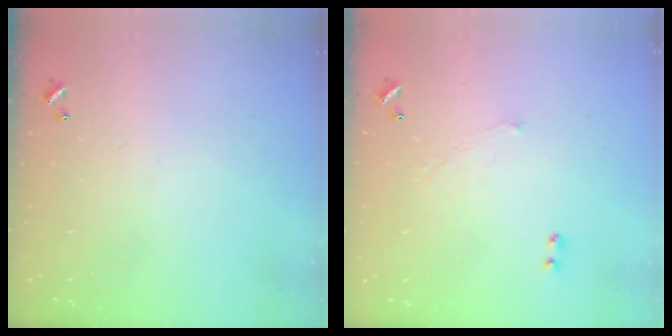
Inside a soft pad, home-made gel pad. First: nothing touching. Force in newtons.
{"total": 1.0, "press": 0.7, "slide": 0.6}